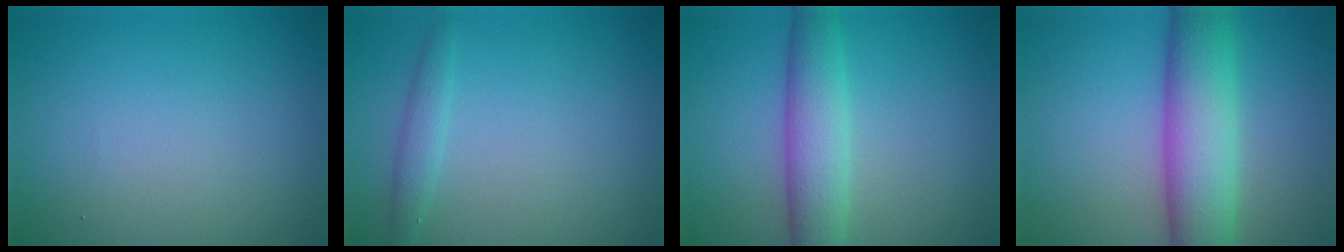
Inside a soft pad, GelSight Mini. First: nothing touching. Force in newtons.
{"total": 1.4, "press": 1.4, "slide": 0.0}
{"total": 4.8, "press": 4.8, "slide": 0.1}
{"total": 7.6, "press": 7.6, "slide": 0.5}